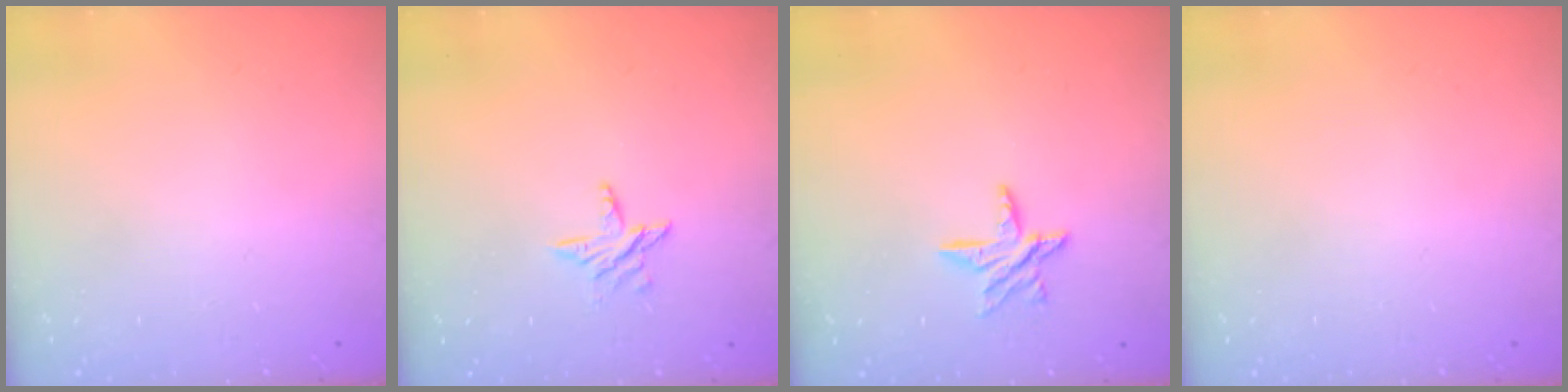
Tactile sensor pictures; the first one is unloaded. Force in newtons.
{"total": 5.0, "press": 5.0, "slide": 0.6}
{"total": 7.0, "press": 7.0, "slide": 0.4}
{"total": 0.0}